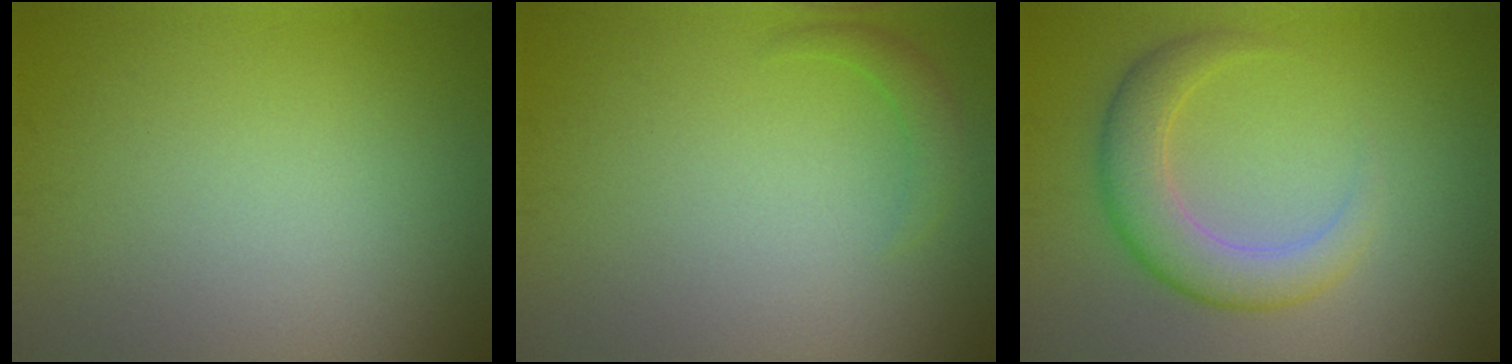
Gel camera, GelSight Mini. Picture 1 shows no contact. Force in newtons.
{"total": 1.4, "press": 1.4, "slide": 0.1}
{"total": 4.5, "press": 4.5, "slide": 0.2}